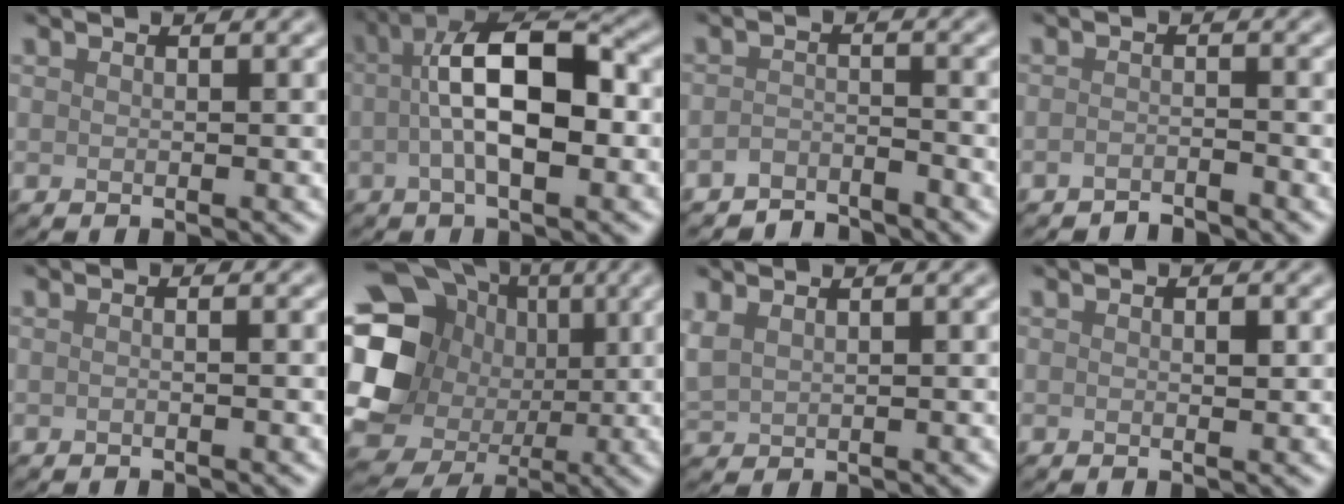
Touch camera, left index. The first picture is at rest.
{"total": 8.4, "force": [0.1, 3.2, 7.8], "torque": [-0.129, 0.020, -0.008]}
{"total": 2.5, "force": [-2.5, 0.4, 0.3], "torque": [-0.004, 0.005, -0.051]}
{"total": 1.5, "force": [-1.5, 0.0, 0.3], "torque": [-0.004, 0.001, -0.031]}
{"total": 1.0, "force": [0.0, 0.4, 0.9], "torque": [-0.010, -0.010, -0.011]}
{"total": 17.4, "force": [-0.1, 15.9, 7.1], "torque": [-0.144, -0.001, -0.024]}
{"total": 1.5, "force": [1.0, 0.7, 0.9], "torque": [-0.030, 0.006, 0.025]}
{"total": 0.8, "force": [0.1, 0.2, 0.8], "torque": [-0.012, 0.000, 0.002]}